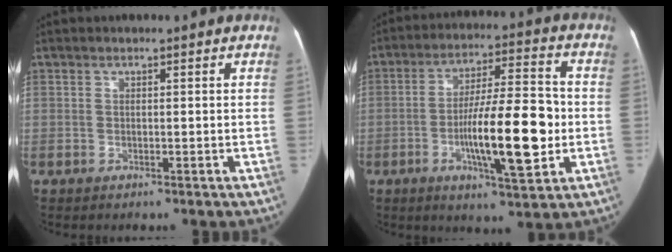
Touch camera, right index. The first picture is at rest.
{"total": 15.0, "force": [-2.8, 2.7, 14.5], "torque": [-0.240, 0.002, -0.045]}